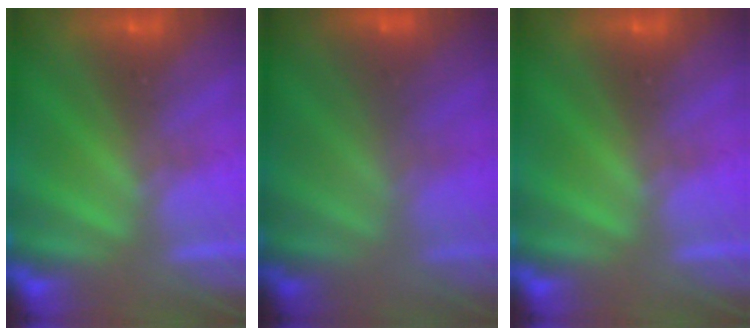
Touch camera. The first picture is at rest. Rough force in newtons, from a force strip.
{"total": 2.4}
{"total": 0.0}